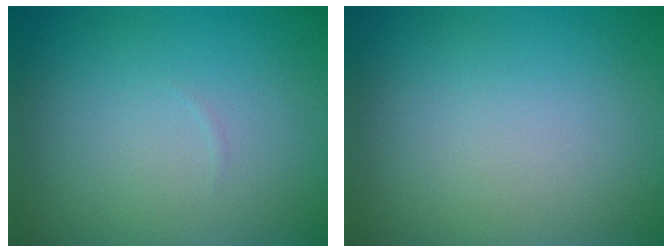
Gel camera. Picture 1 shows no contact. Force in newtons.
{"total": 0.0}